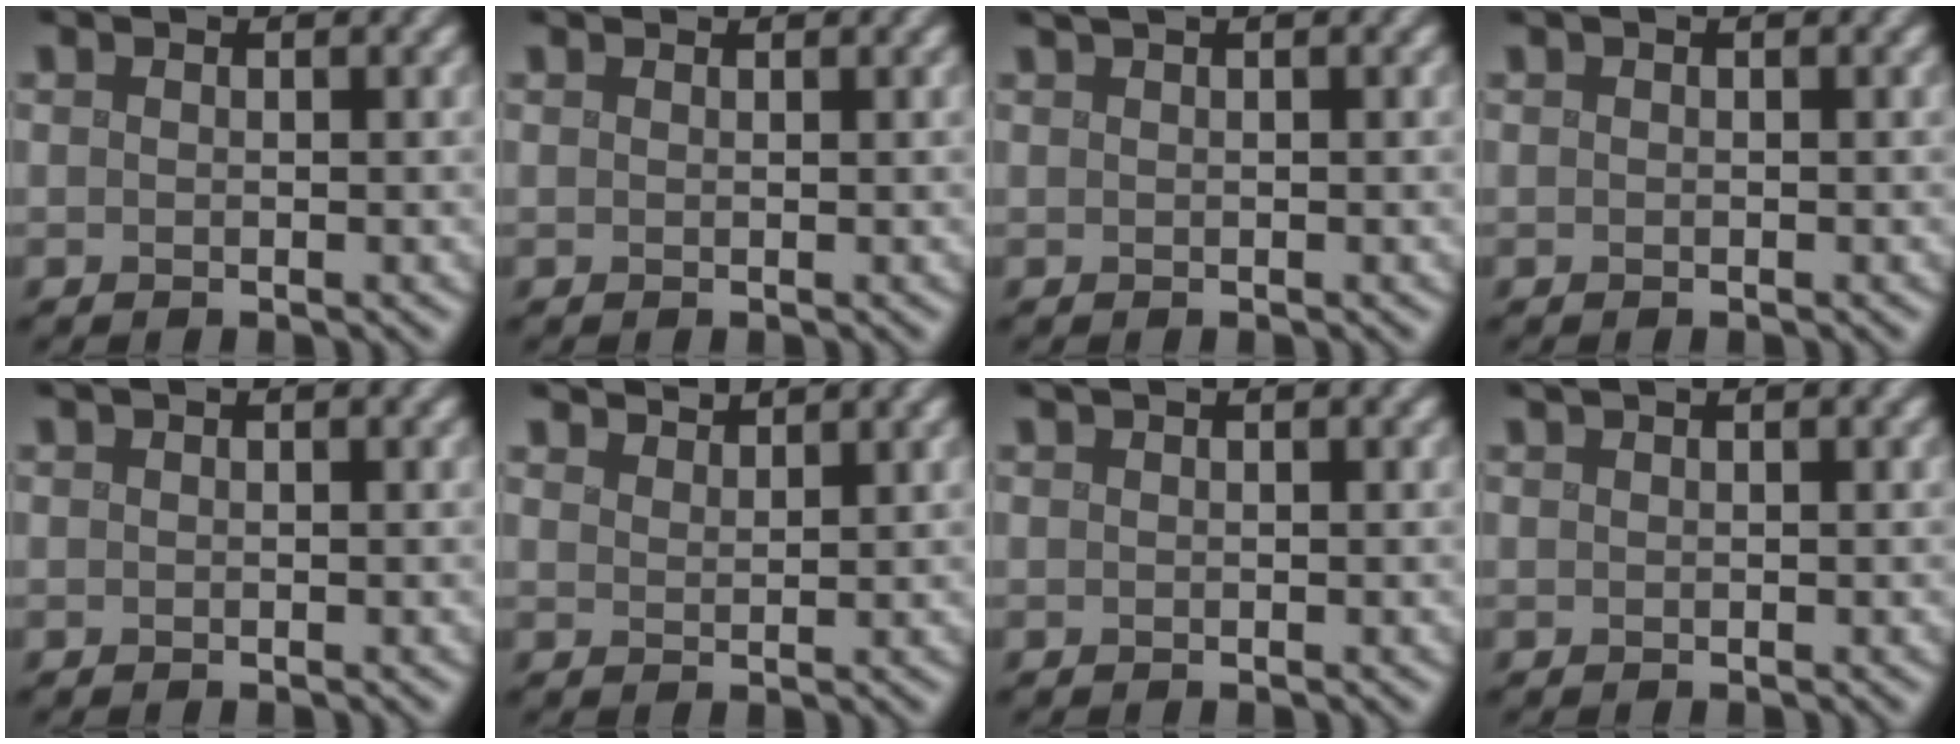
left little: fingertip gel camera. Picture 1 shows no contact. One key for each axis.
{"total": 1.0, "fx": 0.9, "fy": 0.2, "fz": 0.2, "tx": 0.001, "ty": -0.002, "tz": 0.005}
{"total": 2.7, "fx": 1.9, "fy": 1.0, "fz": 1.7, "tx": -0.005, "ty": 0.015, "tz": 0.009}
{"total": 0.8, "fx": 0.4, "fy": 0.4, "fz": 0.5, "tx": -0.001, "ty": 0.000, "tz": -0.001}
{"total": 1.1, "fx": 0.7, "fy": 0.5, "fz": 0.7, "tx": 0.000, "ty": 0.000, "tz": 0.000}
{"total": 3.4, "fx": 3.3, "fy": 0.1, "fz": 0.3, "tx": 0.000, "ty": 0.001, "tz": 0.049}
{"total": 1.4, "fx": 1.0, "fy": 0.6, "fz": 0.8, "tx": -0.001, "ty": 0.001, "tz": 0.001}
{"total": 1.8, "fx": 1.3, "fy": 0.7, "fz": 1.1, "tx": -0.003, "ty": 0.005, "tz": 0.003}